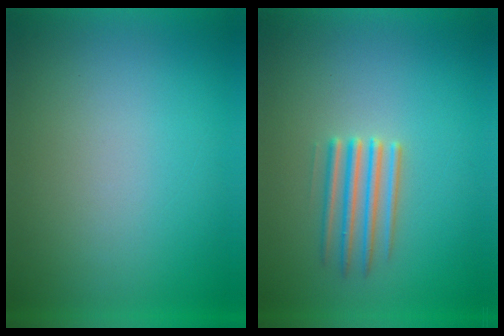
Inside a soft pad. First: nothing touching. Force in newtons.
{"total": 2.7}